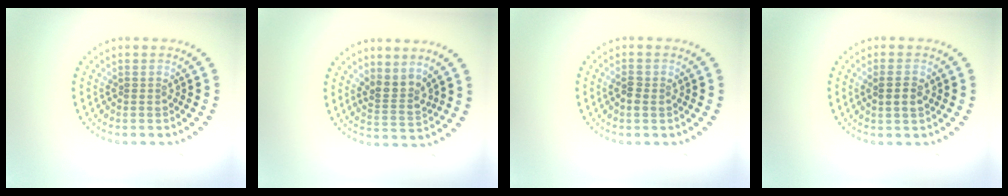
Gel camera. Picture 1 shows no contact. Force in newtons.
{"total": 2.5, "press": 1.8, "slide": 1.7}
{"total": 1.3, "press": 1.3, "slide": 0.1}
{"total": 2.2, "press": 2.1, "slide": 0.5}